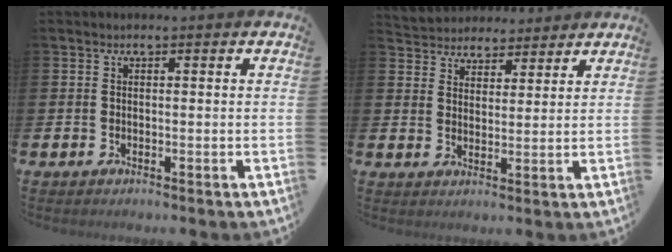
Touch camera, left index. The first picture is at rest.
{"total": 4.3, "force": [4.0, 1.4, -0.7], "torque": [-0.012, -0.017, 0.073]}